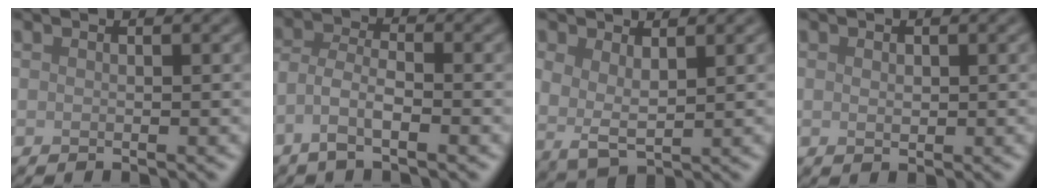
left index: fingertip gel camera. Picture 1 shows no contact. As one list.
[{"total": 3.1, "force": [-1.6, 0.9, 2.4], "torque": [-0.052, 0.005, -0.041]}, {"total": 3.1, "force": [1.2, 1.8, 2.2], "torque": [-0.051, -0.006, 0.025]}, {"total": 0.9, "force": [0.2, 0.6, 0.6], "torque": [-0.010, -0.002, 0.004]}]